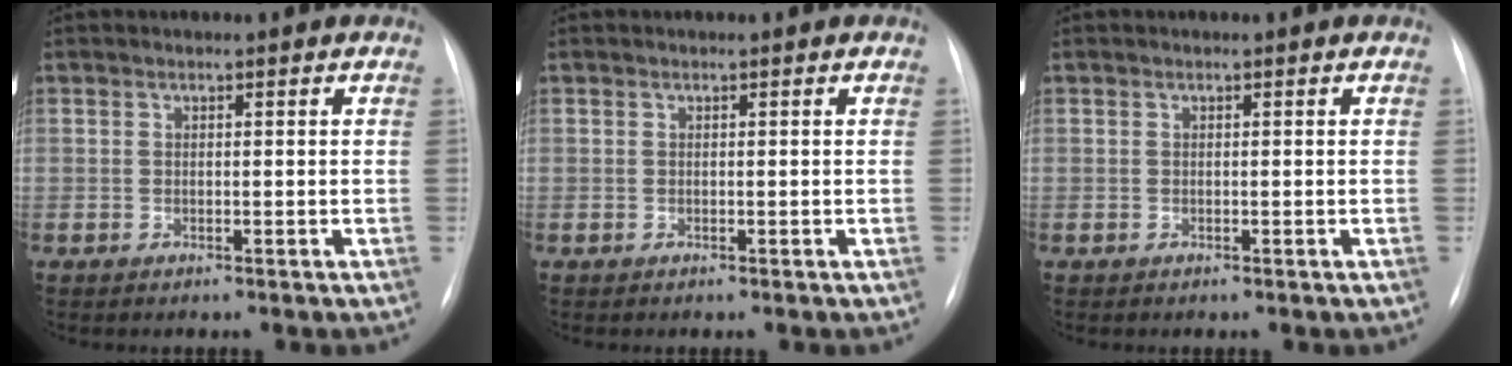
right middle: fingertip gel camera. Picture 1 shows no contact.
{"total": 0.0}
{"total": 0.0}